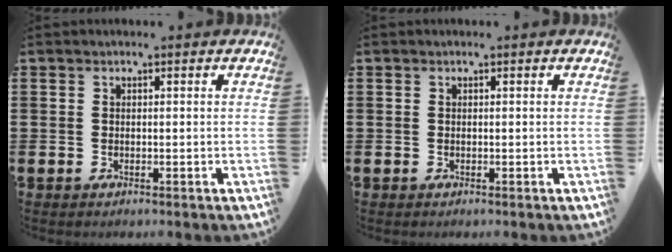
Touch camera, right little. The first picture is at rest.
{"total": 0.0}